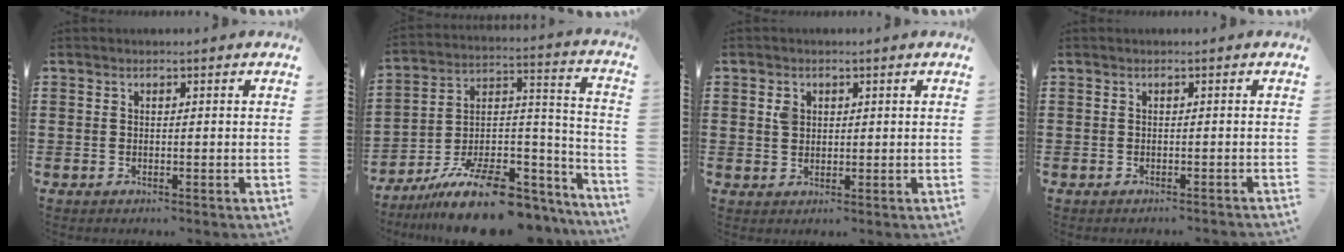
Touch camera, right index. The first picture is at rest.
{"total": 13.9, "force": [-10.0, 5.0, 8.2], "torque": [-0.131, 0.041, -0.170]}
{"total": 2.0, "force": [0.7, 1.4, 1.1], "torque": [-0.026, 0.007, 0.013]}
{"total": 0.7, "force": [-0.7, -0.1, 0.0], "torque": [-0.001, -0.004, -0.015]}